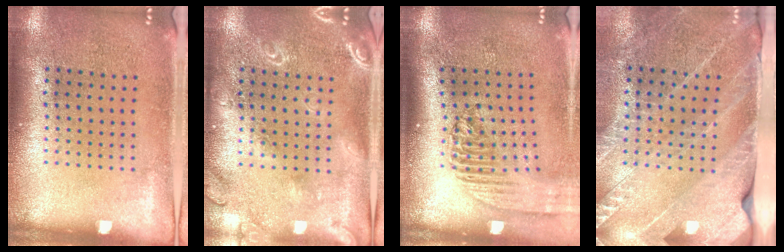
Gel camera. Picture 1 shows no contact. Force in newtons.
{"total": 1.8, "press": 1.8, "slide": 0.5}
{"total": 2.3, "press": 1.7, "slide": 1.5}
{"total": 2.7, "press": 2.6, "slide": 0.7}